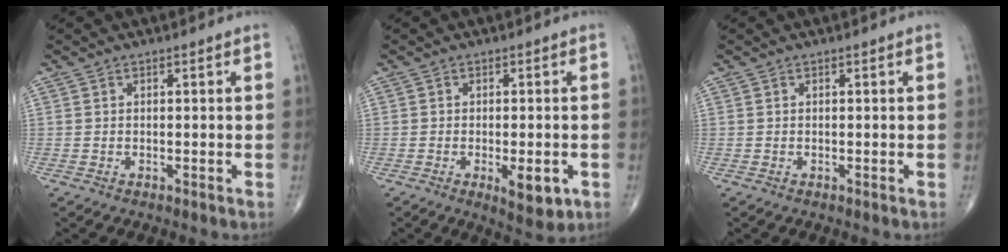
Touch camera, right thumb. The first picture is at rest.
{"total": 6.6, "force": [-2.2, 2.6, 5.7], "torque": [-0.072, -0.006, -0.024]}
{"total": 0.0}